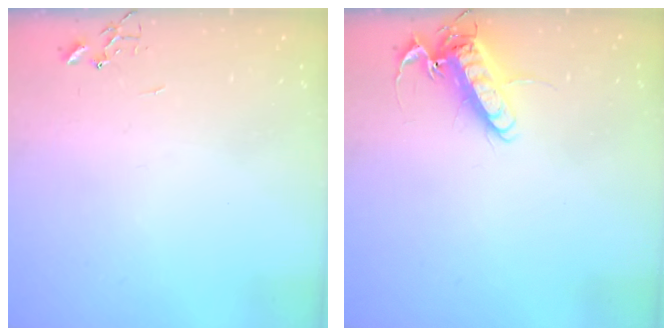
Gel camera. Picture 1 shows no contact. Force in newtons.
{"total": 13.4, "press": 13.2, "slide": 2.1}